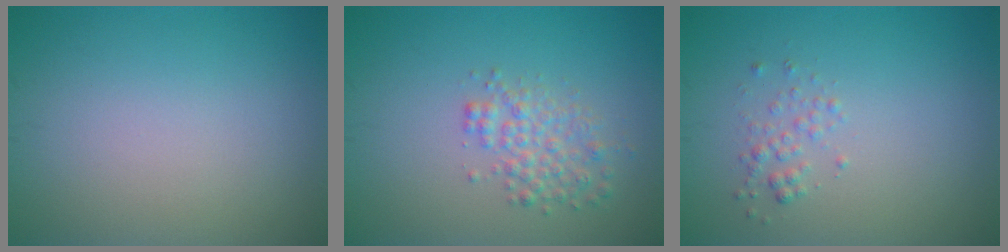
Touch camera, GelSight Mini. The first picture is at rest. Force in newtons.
{"total": 2.6, "press": 2.6, "slide": 0.1}
{"total": 1.2, "press": 1.2, "slide": 0.1}